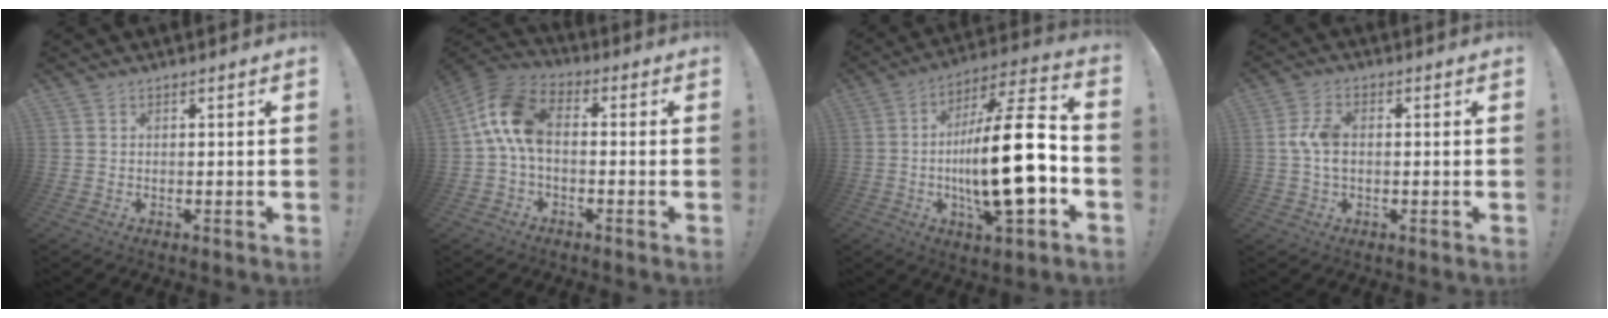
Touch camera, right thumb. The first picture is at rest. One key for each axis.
{"total": 12.4, "fx": 0.7, "fy": 7.4, "fz": 10.0, "tx": -0.193, "ty": 0.013, "tz": 0.017}
{"total": 23.5, "fx": -4.0, "fy": 6.3, "fz": 22.3, "tx": -0.389, "ty": 0.012, "tz": -0.073}
{"total": 6.7, "fx": 0.0, "fy": 4.3, "fz": 5.2, "tx": -0.107, "ty": 0.007, "tz": -0.001}